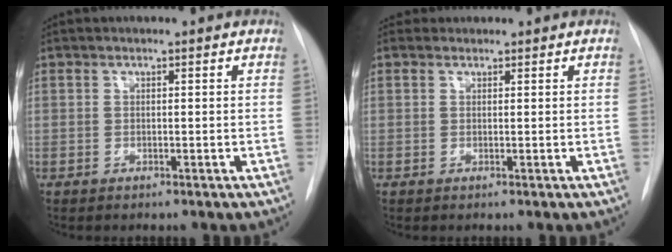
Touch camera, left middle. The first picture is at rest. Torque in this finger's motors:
{"motor_torque": [-0.14, 0.08, -0.05, -0.01]}